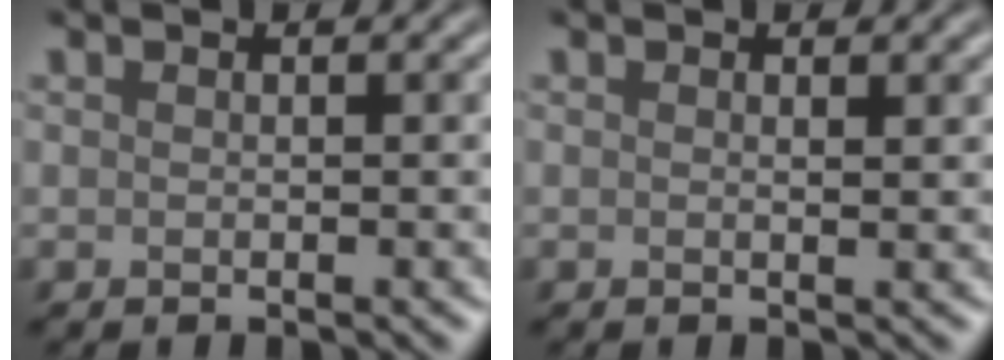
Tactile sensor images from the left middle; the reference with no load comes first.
{"total": 0.6, "force": [0.3, 0.1, 0.6], "torque": [-0.007, -0.002, 0.002]}